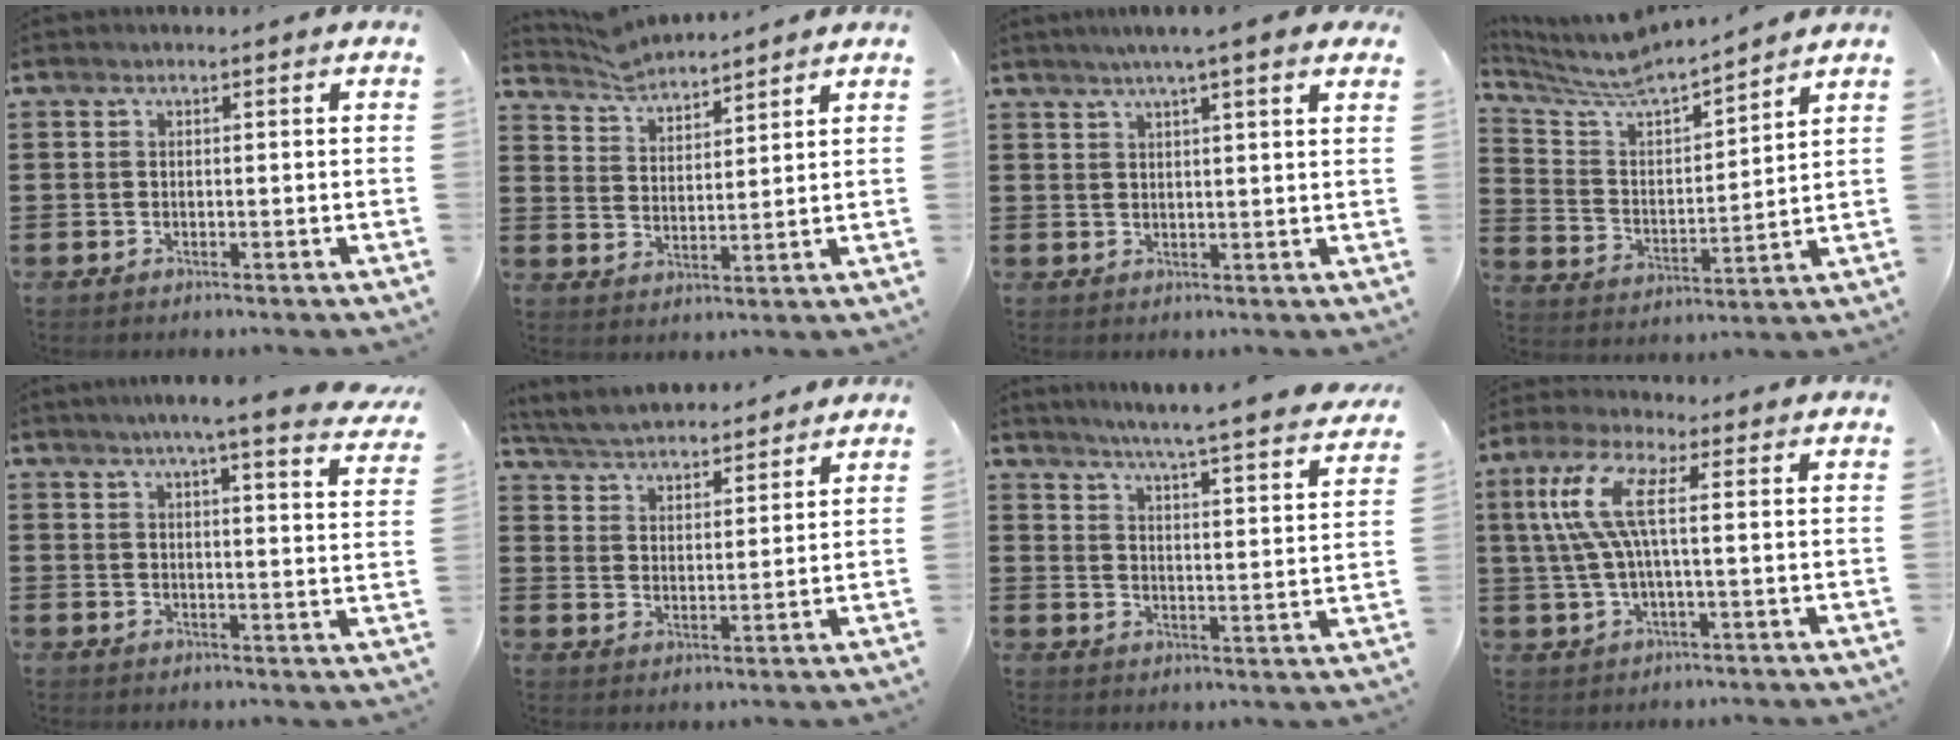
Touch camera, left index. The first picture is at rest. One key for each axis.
{"total": 4.4, "fx": 4.4, "fy": 0.2, "fz": 0.0, "tx": -0.018, "ty": -0.019, "tz": 0.081}
{"total": 3.9, "fx": 3.1, "fy": 0.2, "fz": 2.4, "tx": -0.056, "ty": 0.000, "tz": 0.054}
{"total": 6.2, "fx": 6.1, "fy": 0.6, "fz": 1.2, "tx": -0.057, "ty": -0.056, "tz": 0.099}
{"total": 5.5, "fx": 4.7, "fy": -0.3, "fz": 2.8, "tx": -0.063, "ty": -0.018, "tz": 0.078}
{"total": 4.7, "fx": 4.7, "fy": 0.4, "fz": 0.4, "tx": -0.032, "ty": -0.027, "tz": 0.081}
{"total": 4.9, "fx": 4.5, "fy": -1.1, "fz": 1.6, "tx": -0.053, "ty": -0.044, "tz": 0.069}
{"total": 8.6, "fx": 1.7, "fy": 2.3, "fz": 8.1, "tx": -0.187, "ty": -0.006, "tz": 0.021}